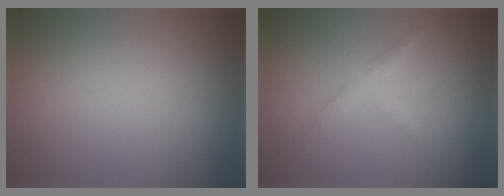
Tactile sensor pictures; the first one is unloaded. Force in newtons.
{"total": 1.3, "press": 1.3, "slide": 0.1}